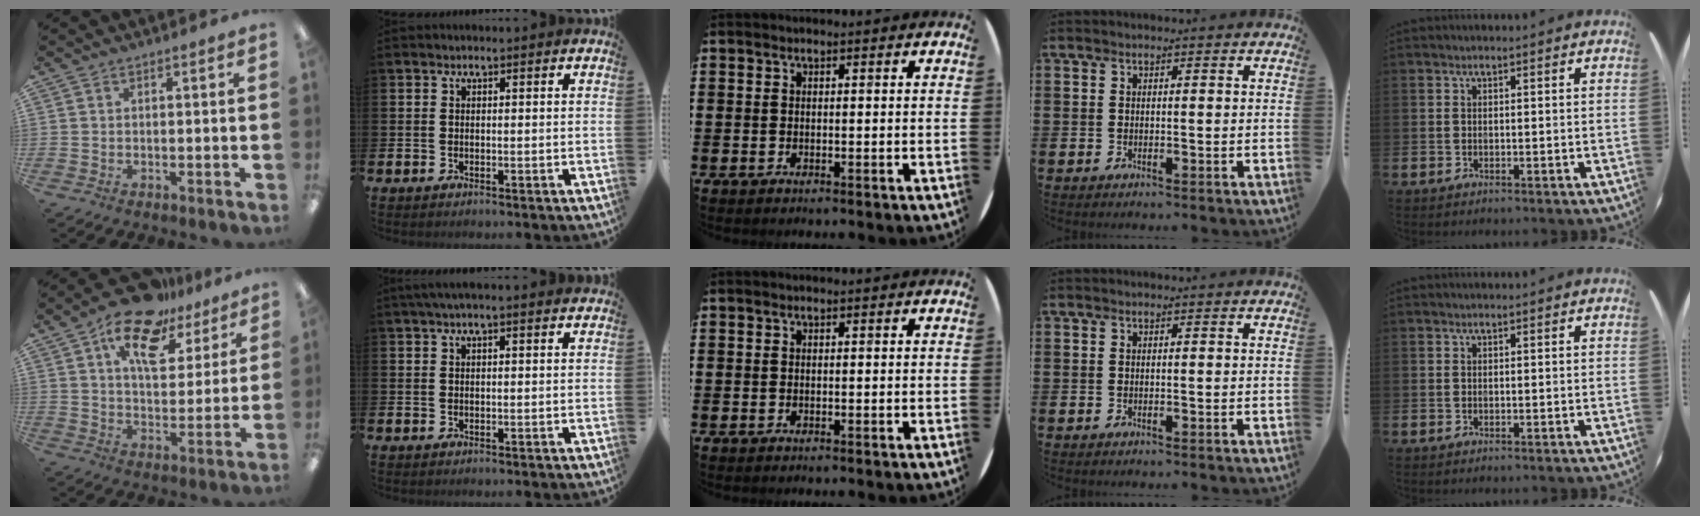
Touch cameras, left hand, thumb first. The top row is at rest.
{"thumb": {"total": 15.7, "force": [10.4, 7.6, 9.0], "torque": [-0.143, -0.050, 0.178]}, "index": {"total": 2.1, "force": [1.6, 0.1, 1.3], "torque": [-0.024, 0.003, 0.028]}}